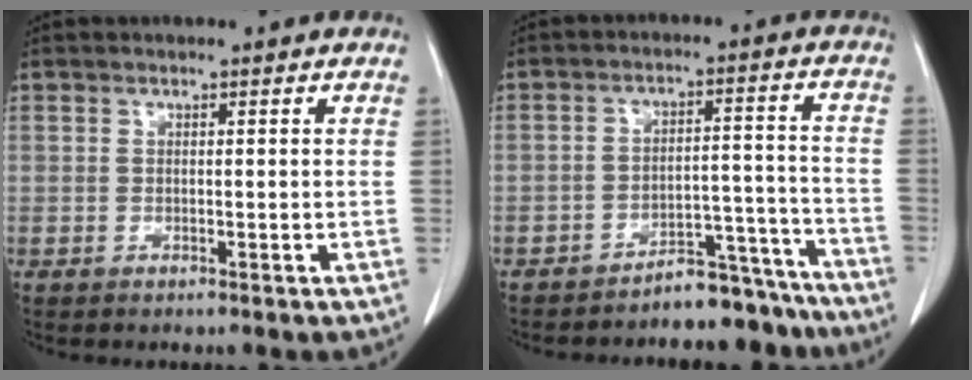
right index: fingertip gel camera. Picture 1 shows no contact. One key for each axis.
{"total": 9.1, "fx": -8.6, "fy": 3.0, "fz": 1.2, "tx": 0.013, "ty": 0.062, "tz": -0.124}